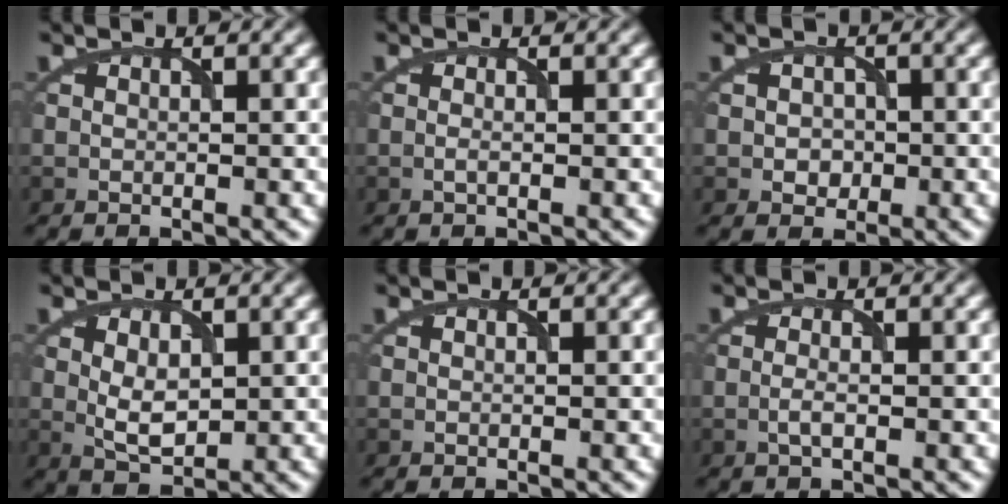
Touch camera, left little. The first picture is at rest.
{"total": 0.5, "force": [-0.2, 0.1, 0.5], "torque": [-0.014, -0.002, -0.005]}
{"total": 1.7, "force": [-0.2, 1.5, 0.7], "torque": [-0.008, -0.002, -0.006]}
{"total": 2.9, "force": [0.3, 1.6, 2.3], "torque": [-0.048, -0.004, 0.011]}
{"total": 0.0}
{"total": 1.1, "force": [-0.3, 0.2, 1.0], "torque": [-0.023, 0.000, -0.009]}